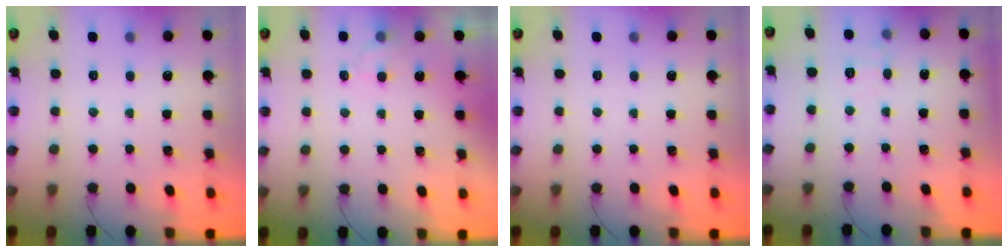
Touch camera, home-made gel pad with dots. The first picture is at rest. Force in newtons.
{"total": 2.7, "press": 2.3, "slide": 1.4}
{"total": 0.0}
{"total": 6.1, "press": 6.0, "slide": 1.5}